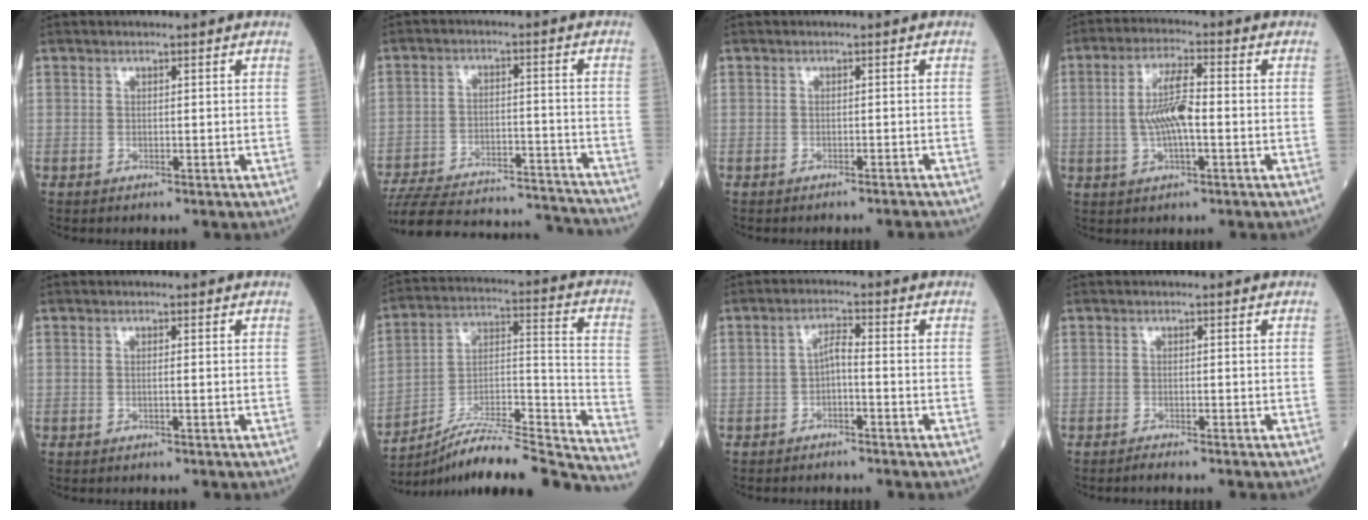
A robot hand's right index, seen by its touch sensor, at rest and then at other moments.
{"total": 24.5, "force": [-23.2, 3.5, 7.1], "torque": [-0.121, -0.013, -0.320]}
{"total": 3.0, "force": [-2.9, 0.2, 0.7], "torque": [-0.007, -0.007, -0.035]}
{"total": 7.2, "force": [-0.5, 1.5, 7.1], "torque": [-0.142, 0.007, -0.011]}
{"total": 0.6, "force": [-0.1, -0.1, 0.6], "torque": [-0.012, 0.000, -0.003]}
{"total": 25.2, "force": [-23.0, 0.6, 10.1], "torque": [-0.118, 0.011, -0.356]}
{"total": 2.5, "force": [-1.1, 0.5, 2.2], "torque": [-0.038, 0.008, -0.020]}
{"total": 1.4, "force": [-1.2, -0.2, 0.6], "torque": [-0.010, 0.000, -0.018]}